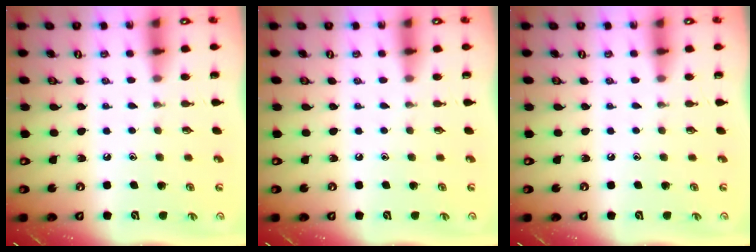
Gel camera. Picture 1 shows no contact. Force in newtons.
{"total": 0.0}
{"total": 0.0}